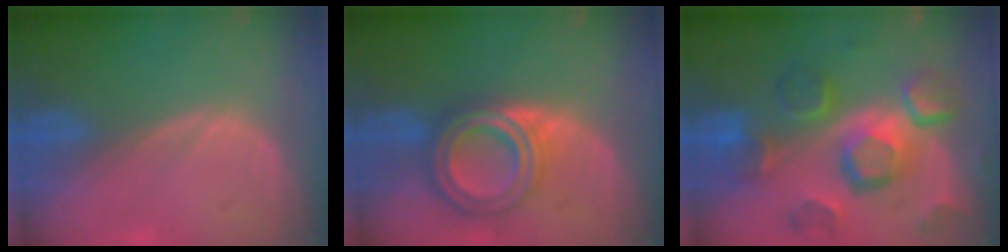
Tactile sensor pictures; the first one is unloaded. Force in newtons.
{"total": 7.5, "press": 7.5, "slide": 0.5}
{"total": 12.3, "press": 10.7, "slide": 6.1}